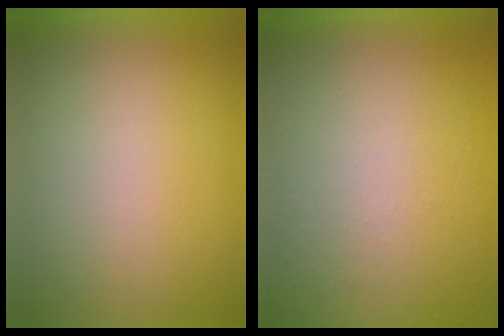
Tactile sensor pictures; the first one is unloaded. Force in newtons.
{"total": 8.6}